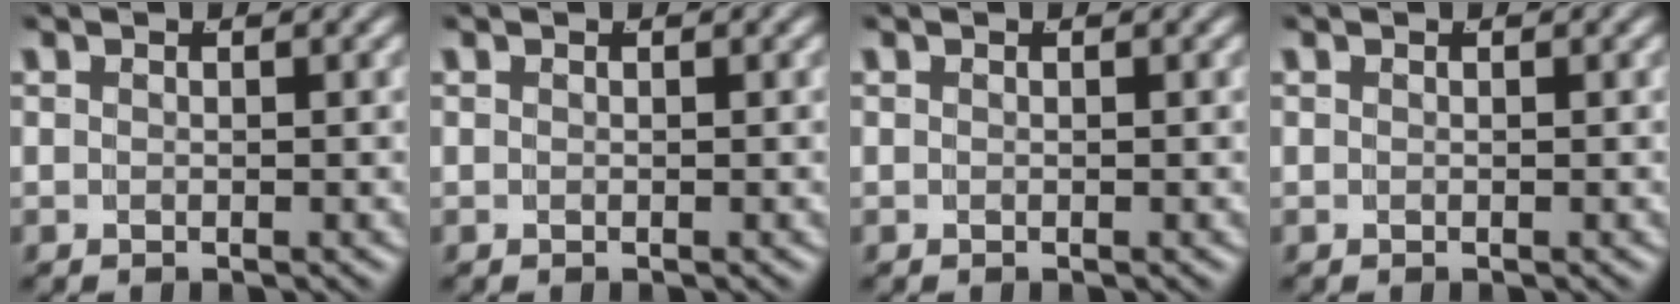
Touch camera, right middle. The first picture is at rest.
{"total": 0.0}
{"total": 0.0}
{"total": 0.0}